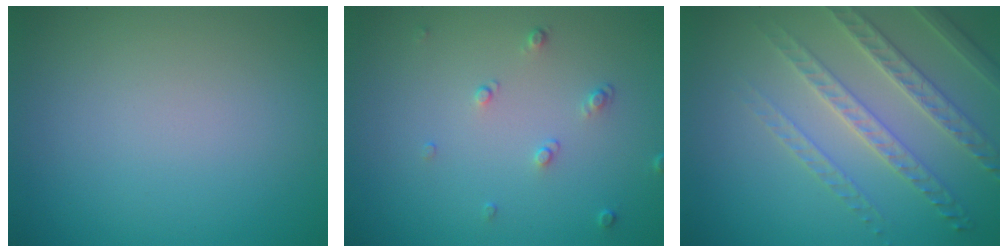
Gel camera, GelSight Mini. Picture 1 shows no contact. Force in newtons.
{"total": 1.1, "press": 0.8, "slide": 0.8}
{"total": 4.1, "press": 3.6, "slide": 2.1}